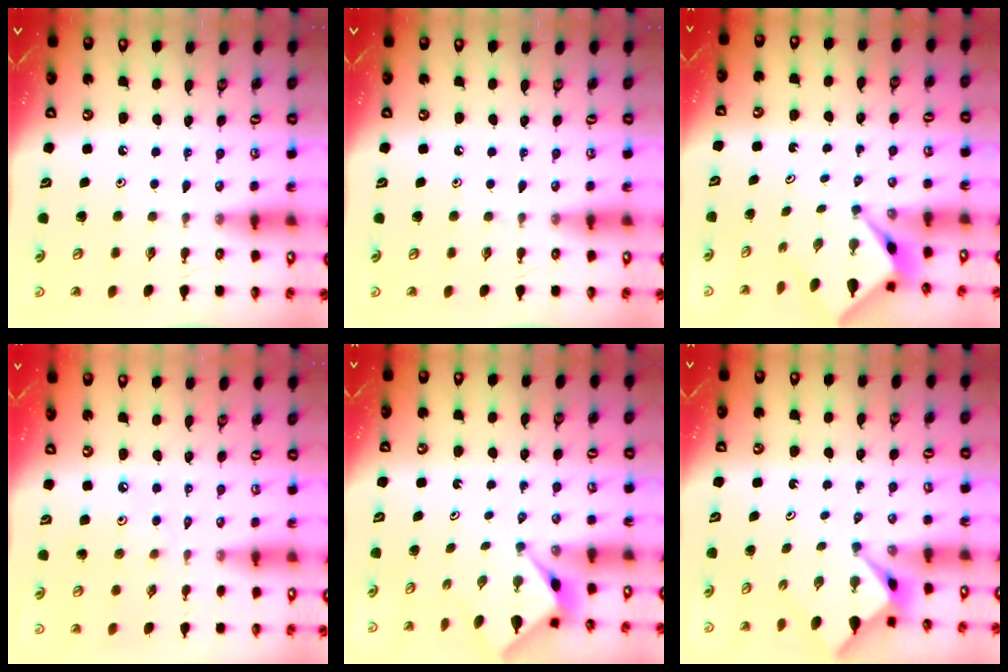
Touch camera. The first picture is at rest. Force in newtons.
{"total": 0.0}
{"total": 3.2, "press": 3.2, "slide": 0.2}
{"total": 2.8, "press": 2.8, "slide": 0.1}
{"total": 2.6, "press": 2.6, "slide": 0.0}
{"total": 2.4, "press": 2.4, "slide": 0.2}